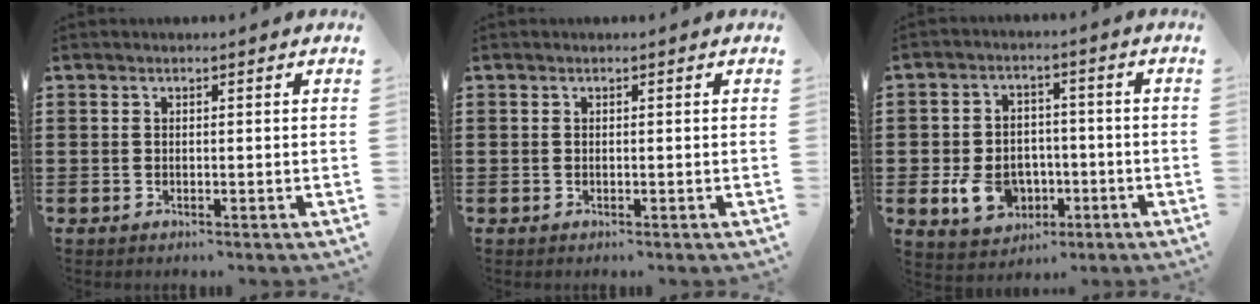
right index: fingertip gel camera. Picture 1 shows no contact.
{"total": 0.0}
{"total": 8.1, "force": [-2.1, 6.4, 4.6], "torque": [-0.115, 0.014, -0.036]}